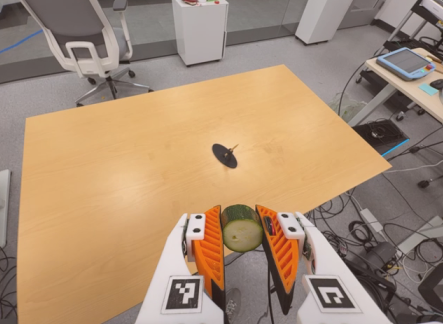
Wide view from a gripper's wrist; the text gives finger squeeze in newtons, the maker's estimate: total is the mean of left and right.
{"total": 11.0, "left": 10.3, "right": 11.8}